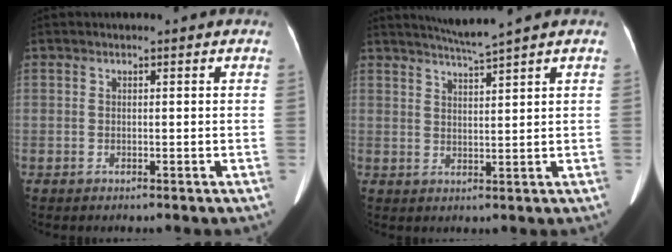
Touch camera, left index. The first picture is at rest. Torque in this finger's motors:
{"motor_torque": [0.10, -0.48, -0.04, 0.04]}